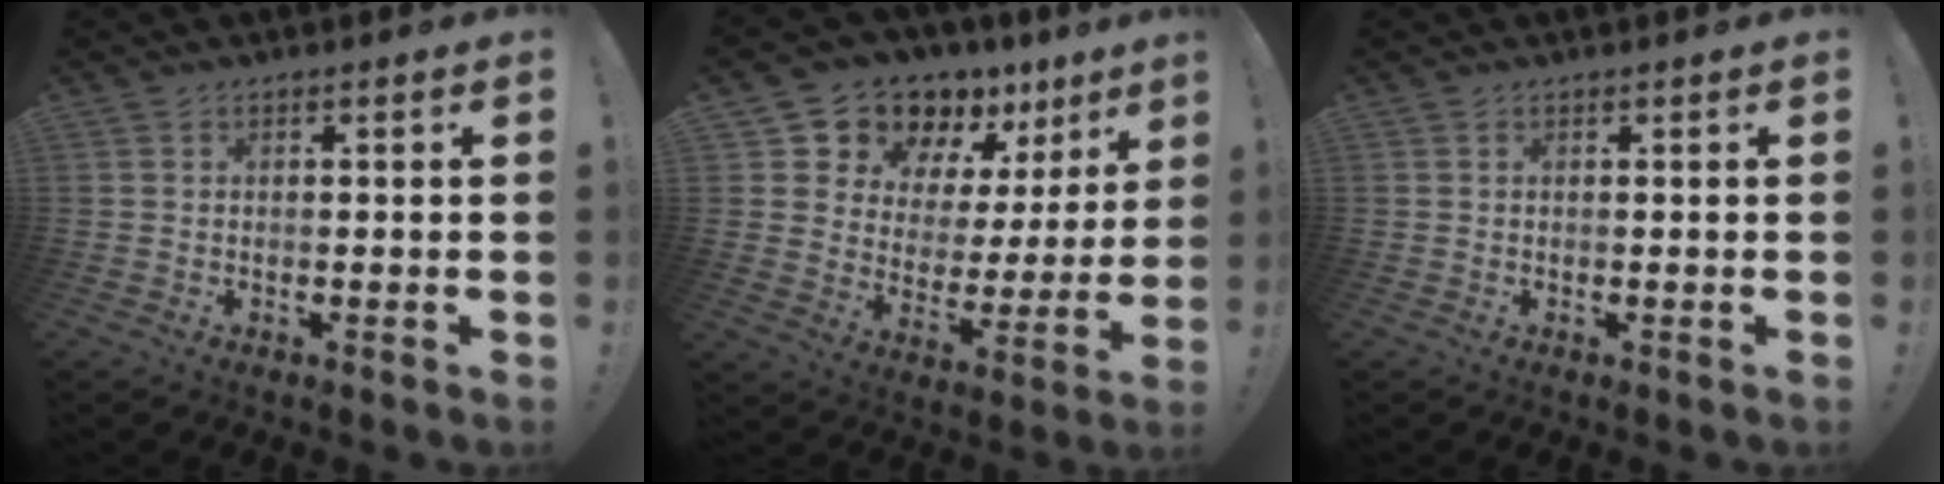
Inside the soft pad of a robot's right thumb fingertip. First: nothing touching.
{"total": 12.3, "force": [10.1, 6.7, 2.4], "torque": [-0.035, -0.094, 0.192]}
{"total": 0.0}